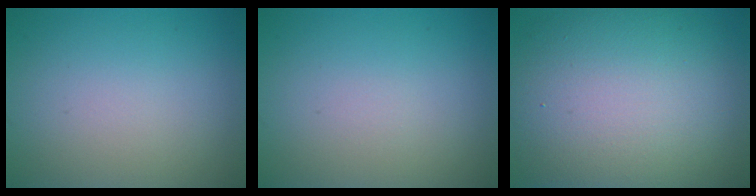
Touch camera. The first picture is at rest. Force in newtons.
{"total": 0.0}
{"total": 14.5, "press": 14.5, "slide": 1.0}